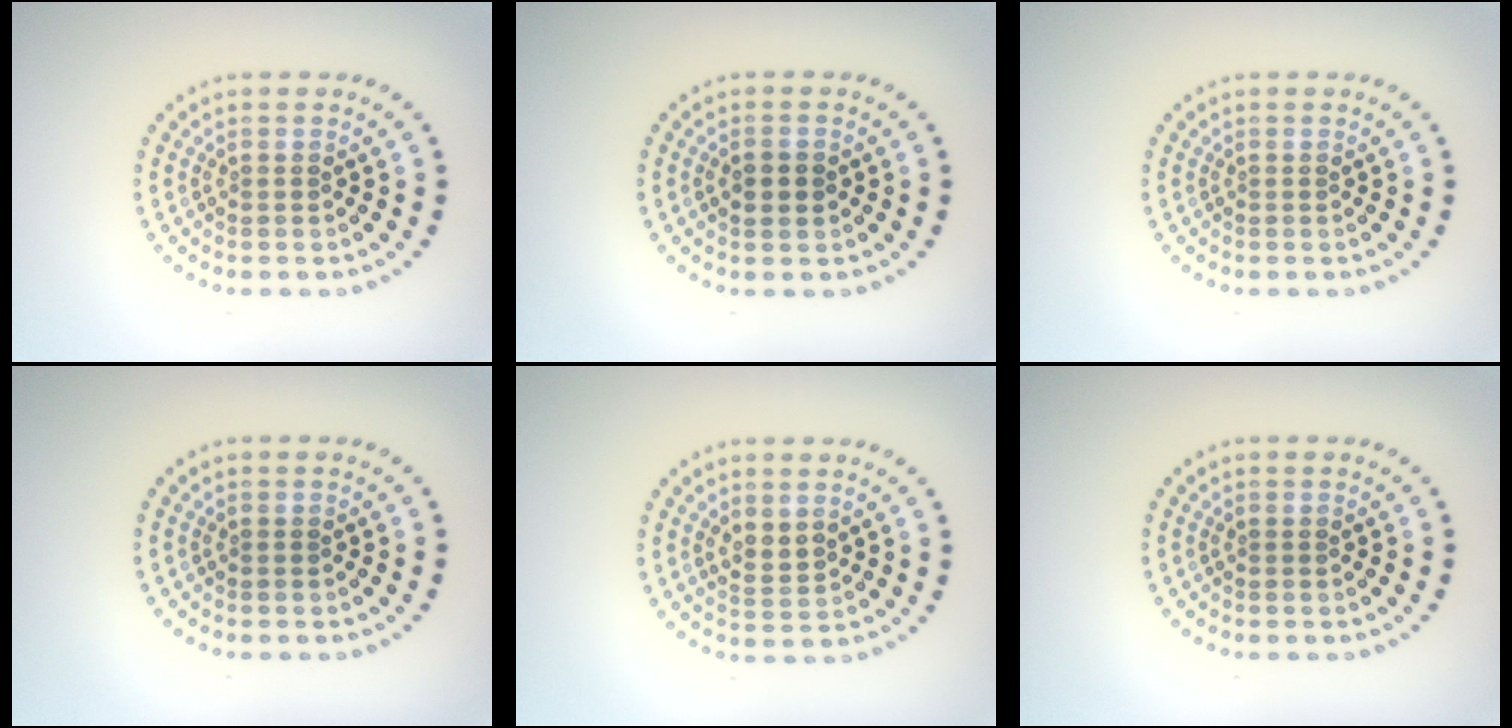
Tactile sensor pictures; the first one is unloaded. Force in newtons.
{"total": 2.4, "press": 2.4, "slide": 0.1}
{"total": 0.0}
{"total": 0.0}
{"total": 1.9, "press": 1.8, "slide": 0.7}
{"total": 0.0}